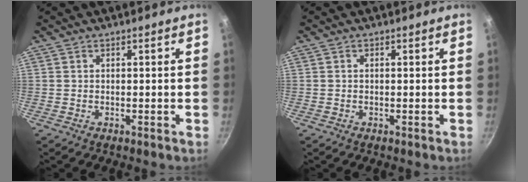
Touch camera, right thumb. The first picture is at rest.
{"total": 0.0}